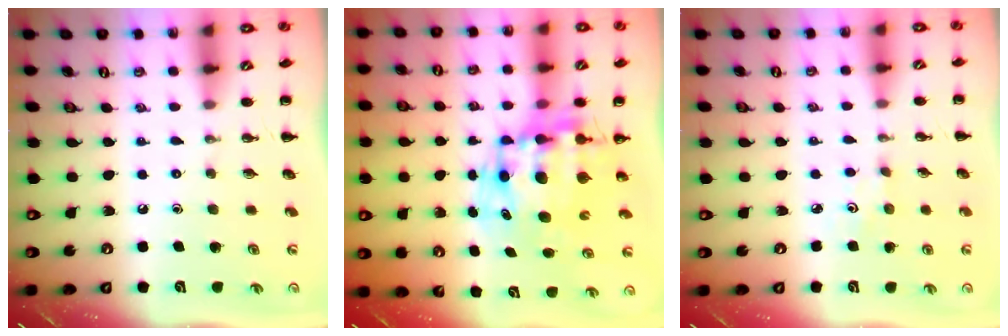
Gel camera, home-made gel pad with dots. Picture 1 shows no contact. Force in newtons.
{"total": 10.7, "press": 10.3, "slide": 2.7}
{"total": 1.5, "press": 1.4, "slide": 0.5}